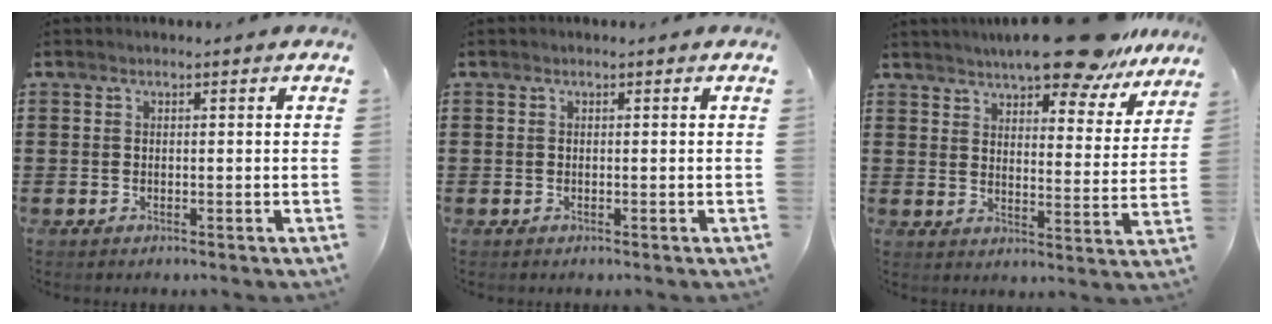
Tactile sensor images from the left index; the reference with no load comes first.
{"total": 0.0}
{"total": 10.9, "force": [9.7, 1.7, 4.7], "torque": [-0.083, -0.048, 0.173]}